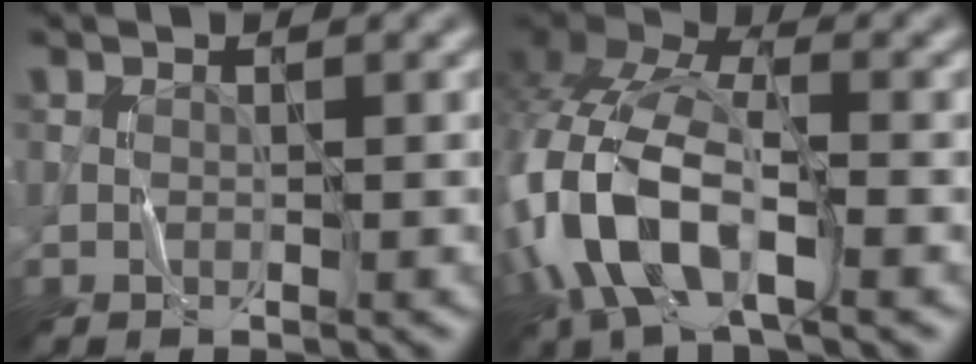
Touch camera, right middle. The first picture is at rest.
{"total": 11.6, "force": [-3.4, 5.9, 9.4], "torque": [-0.224, 0.002, -0.074]}